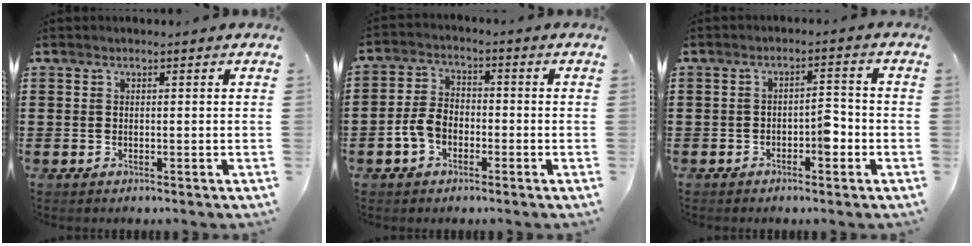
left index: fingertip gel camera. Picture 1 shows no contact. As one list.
[{"total": 5.0, "force": [-2.1, 3.3, 3.1], "torque": [-0.077, 0.005, -0.045]}, {"total": 3.6, "force": [-1.6, 1.7, 2.8], "torque": [-0.043, 0.004, -0.033]}]